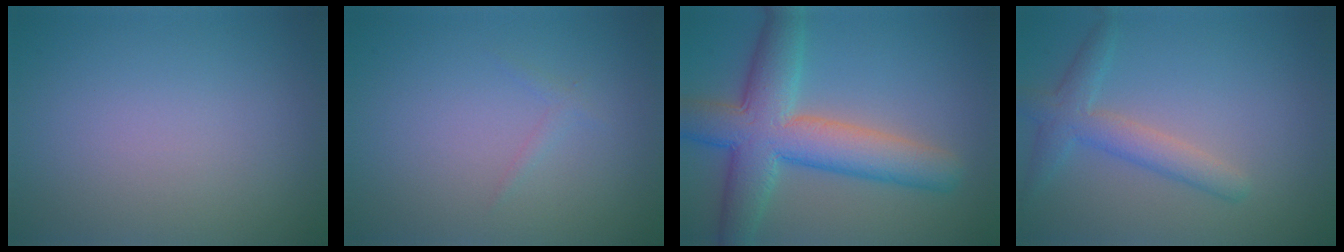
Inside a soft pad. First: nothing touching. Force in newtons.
{"total": 0.7, "press": 0.7, "slide": 0.1}
{"total": 8.9, "press": 8.8, "slide": 0.3}
{"total": 3.2, "press": 3.2, "slide": 0.2}